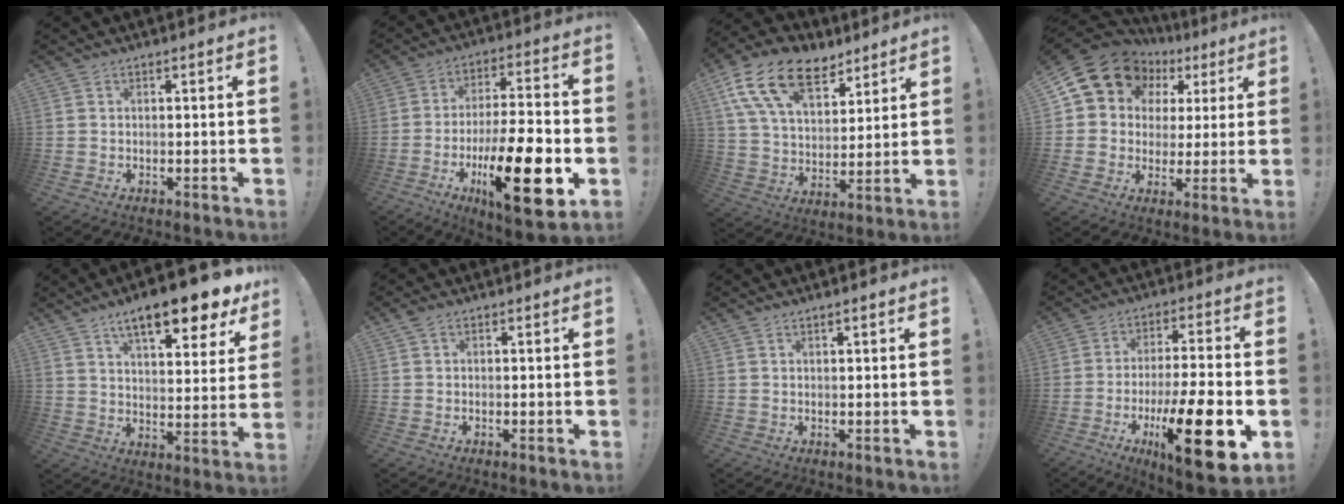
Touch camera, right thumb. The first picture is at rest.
{"total": 22.6, "force": [-7.3, 6.8, 20.2], "torque": [-0.323, 0.033, -0.108]}
{"total": 18.7, "force": [10.5, 11.0, 11.0], "torque": [-0.188, -0.050, 0.195]}
{"total": 13.7, "force": [7.2, 10.3, 5.3], "torque": [-0.081, -0.045, 0.142]}
{"total": 14.9, "force": [9.7, 3.5, 10.7], "torque": [-0.157, -0.066, 0.152]}
{"total": 0.9, "force": [0.1, 0.4, 0.8], "torque": [-0.020, 0.003, 0.003]}
{"total": 1.3, "force": [0.7, 0.2, 1.1], "torque": [-0.017, 0.000, 0.011]}
{"total": 20.8, "force": [-7.6, 5.3, 18.6], "torque": [-0.280, 0.034, -0.108]}